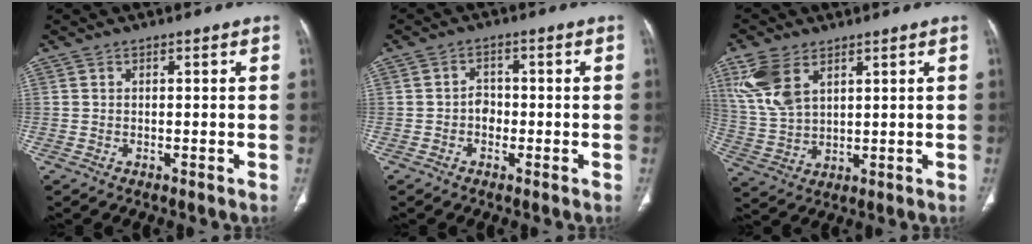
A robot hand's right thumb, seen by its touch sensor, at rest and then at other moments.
{"total": 2.7, "force": [-0.8, 2.2, 1.4], "torque": [-0.007, 0.009, -0.019]}
{"total": 10.2, "force": [5.1, 5.7, 6.8], "torque": [-0.150, -0.010, 0.114]}